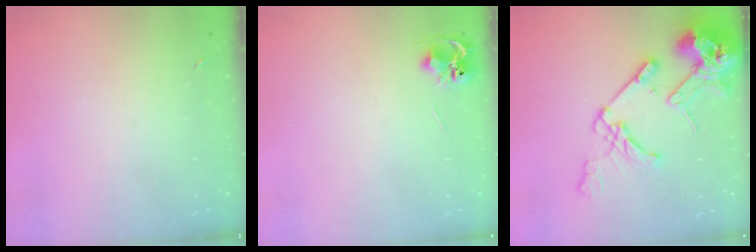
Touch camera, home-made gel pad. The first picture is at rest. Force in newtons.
{"total": 6.5, "press": 6.5, "slide": 0.5}
{"total": 18.6, "press": 18.4, "slide": 2.4}